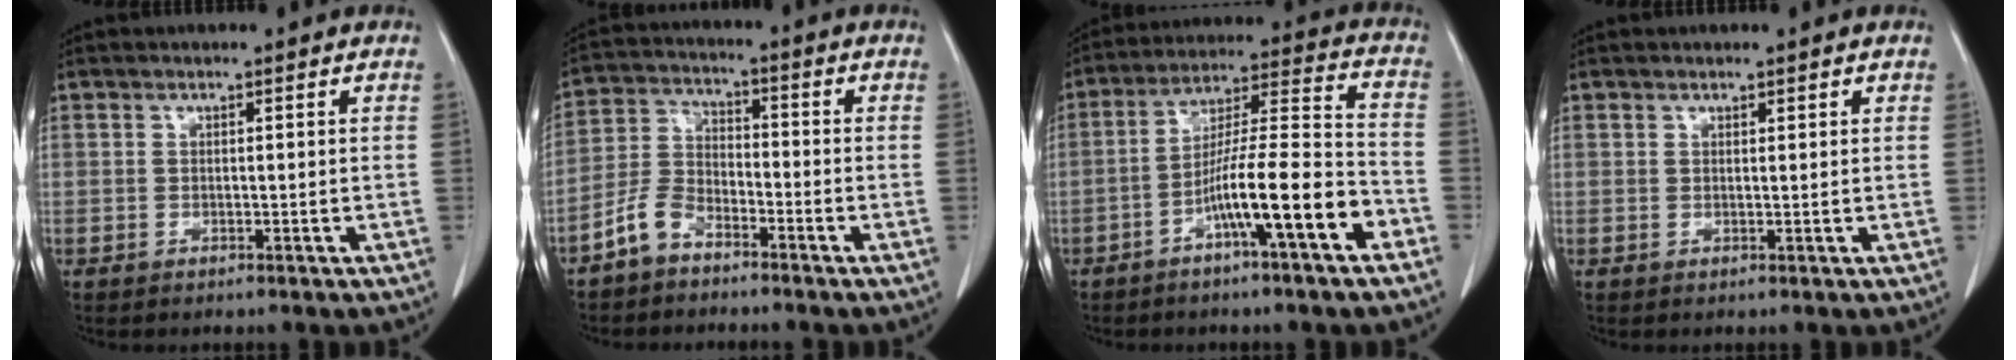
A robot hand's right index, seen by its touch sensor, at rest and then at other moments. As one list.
[{"total": 6.8, "force": [-4.7, 3.6, 3.3], "torque": [-0.087, 0.012, -0.098]}, {"total": 14.4, "force": [-6.5, 0.7, 12.8], "torque": [-0.218, 0.009, -0.109]}, {"total": 0.9, "force": [0.6, 0.5, 0.6], "torque": [-0.014, 0.003, 0.010]}]